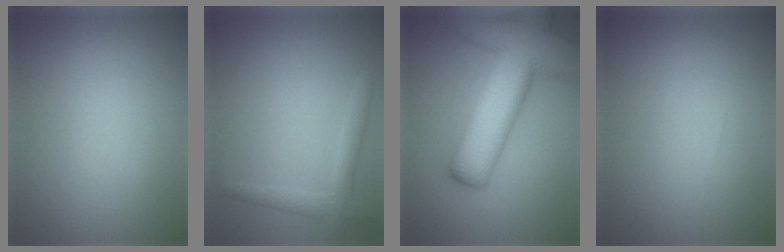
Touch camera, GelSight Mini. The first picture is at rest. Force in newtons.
{"total": 2.4, "press": 2.4, "slide": 0.2}
{"total": 13.4, "press": 13.4, "slide": 0.9}
{"total": 0.0}